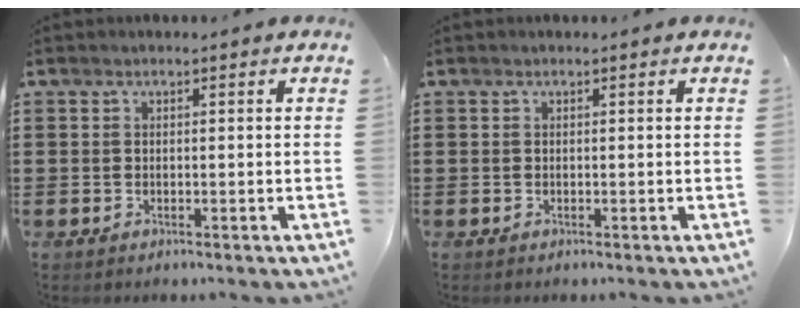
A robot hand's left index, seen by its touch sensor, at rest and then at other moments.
{"total": 0.0}